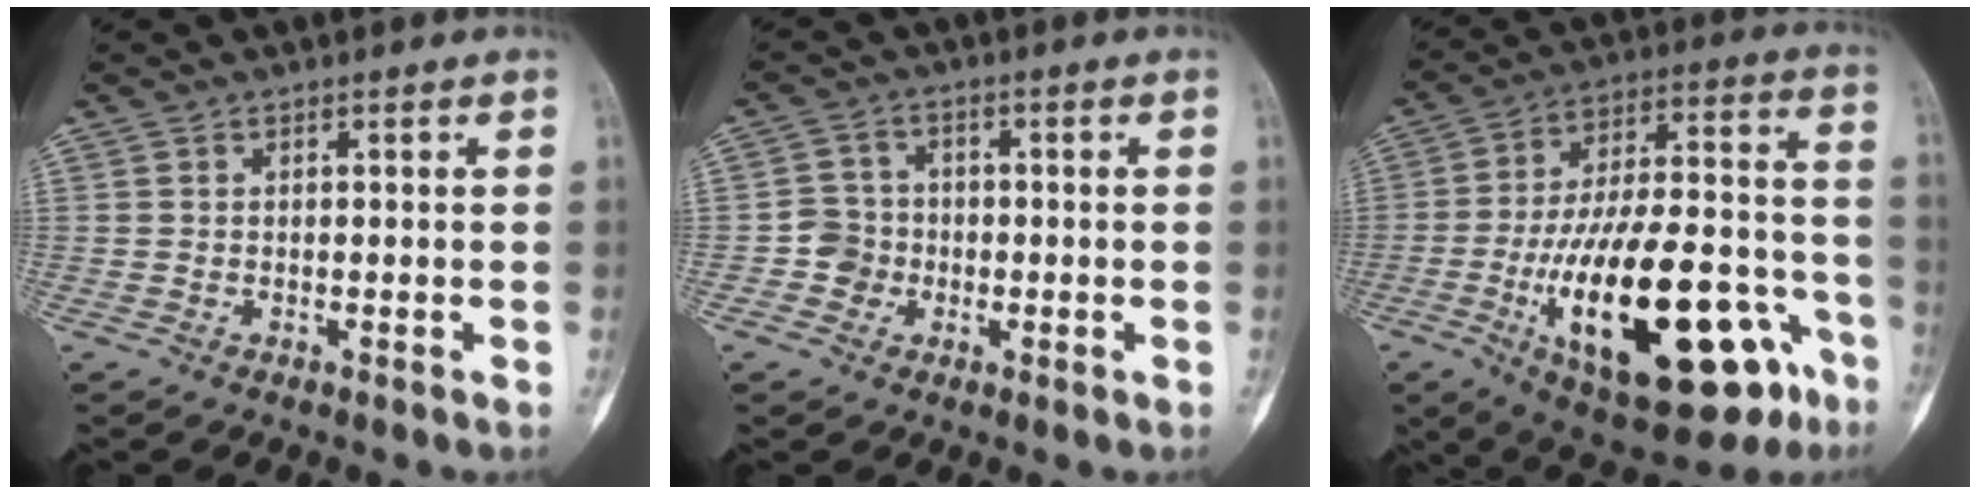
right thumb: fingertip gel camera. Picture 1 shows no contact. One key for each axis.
{"total": 4.5, "fx": -1.2, "fy": 4.3, "fz": 0.9, "tx": 0.013, "ty": 0.013, "tz": -0.029}
{"total": 31.0, "fx": -11.9, "fy": 12.3, "fz": 25.9, "tx": -0.402, "ty": 0.046, "tz": -0.169}